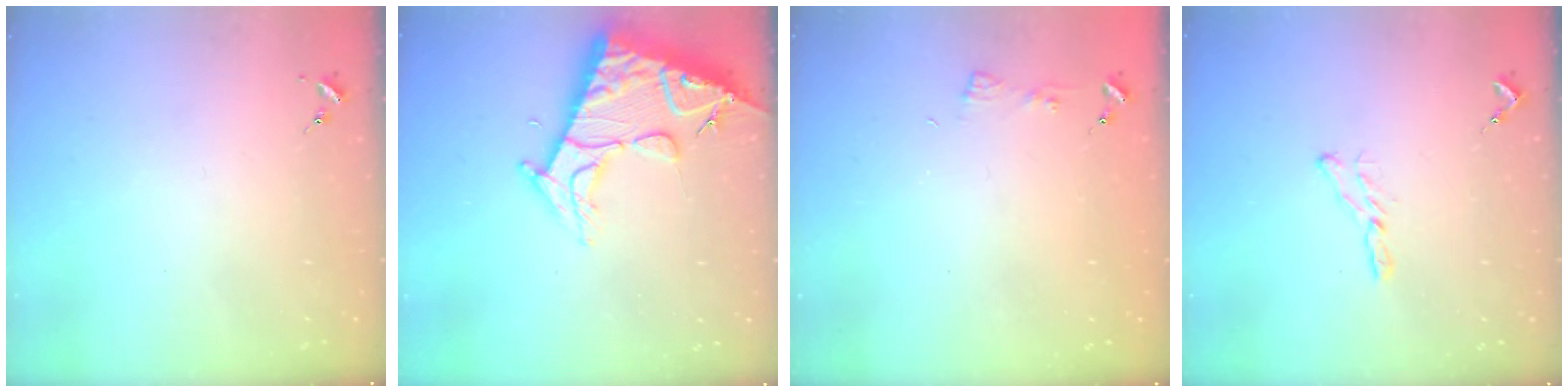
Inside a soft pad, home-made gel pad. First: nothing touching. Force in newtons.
{"total": 16.3, "press": 16.2, "slide": 1.7}
{"total": 3.8, "press": 3.8, "slide": 0.5}
{"total": 6.2, "press": 6.2, "slide": 0.3}